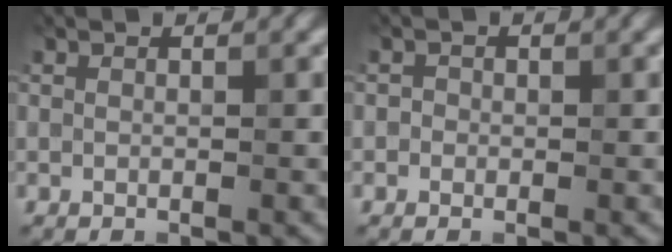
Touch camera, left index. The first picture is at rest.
{"total": 0.7, "force": [-0.1, 0.7, 0.1], "torque": [0.000, -0.005, -0.005]}